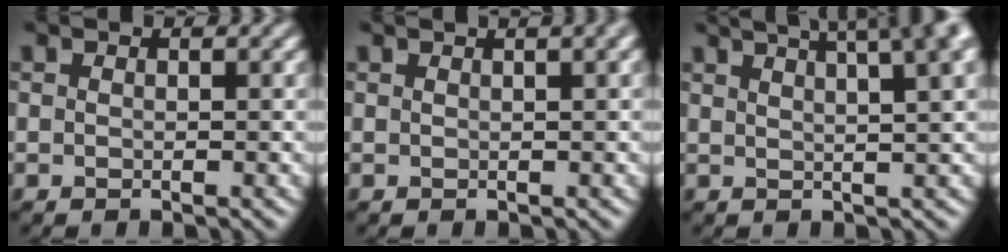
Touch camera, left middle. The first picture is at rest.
{"total": 4.5, "force": [2.7, 1.9, 3.1], "torque": [-0.013, 0.039, 0.014]}
{"total": 12.9, "force": [8.2, 4.8, 8.7], "torque": [-0.077, 0.067, 0.082]}